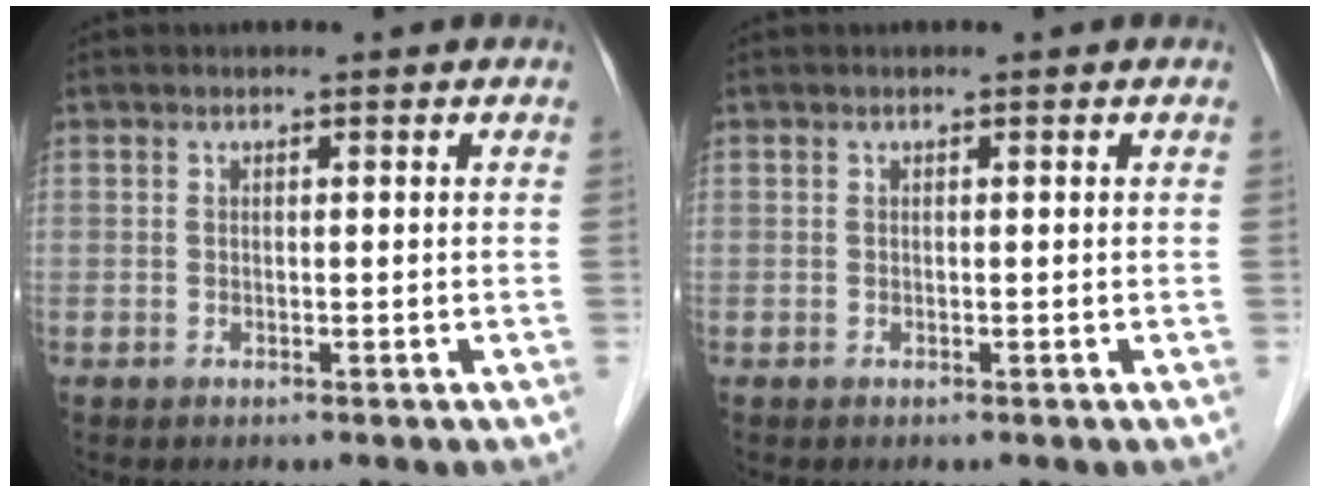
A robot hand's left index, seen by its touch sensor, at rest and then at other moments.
{"total": 0.0}